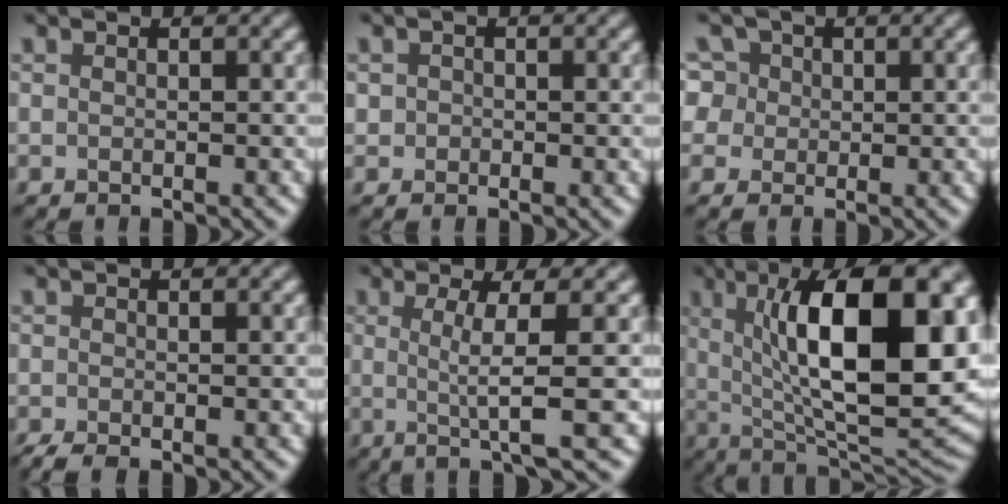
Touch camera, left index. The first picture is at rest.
{"total": 0.8, "force": [-0.2, 0.8, 0.2], "torque": [0.000, -0.004, -0.006]}
{"total": 7.7, "force": [3.3, 5.9, 3.7], "torque": [-0.070, 0.030, 0.027]}
{"total": 1.5, "force": [-0.7, 0.5, 1.2], "torque": [-0.031, -0.006, -0.016]}
{"total": 4.6, "force": [-0.1, 0.5, 4.6], "torque": [-0.080, 0.000, -0.005]}
{"total": 15.2, "force": [2.9, 5.7, 13.8], "torque": [-0.193, -0.002, 0.033]}